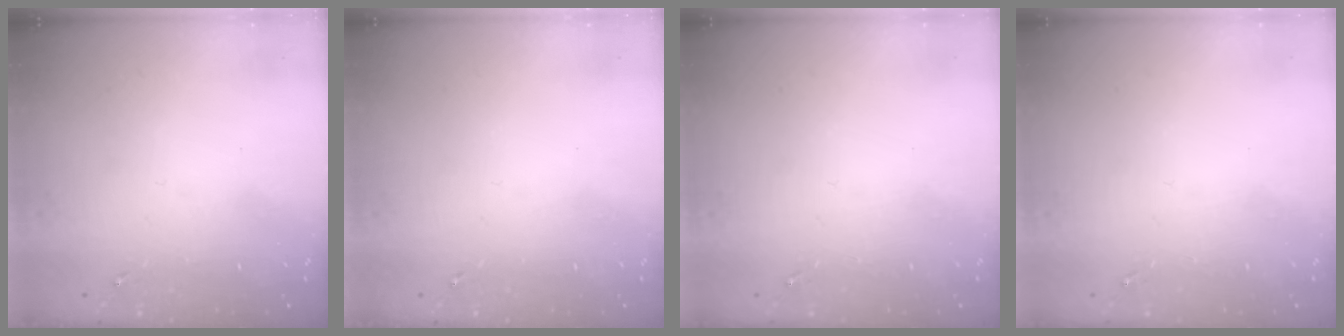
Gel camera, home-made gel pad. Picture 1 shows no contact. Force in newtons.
{"total": 0.0}
{"total": 0.0}
{"total": 0.0}